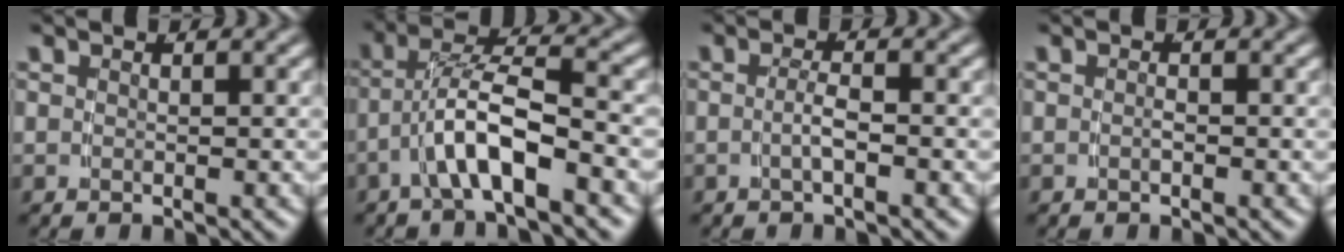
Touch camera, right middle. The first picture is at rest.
{"total": 4.6, "force": [-1.1, 1.6, 4.1], "torque": [-0.081, 0.002, -0.017]}
{"total": 1.7, "force": [-1.0, -0.4, 1.3], "torque": [-0.025, -0.002, -0.016]}
{"total": 0.7, "force": [-0.5, 0.2, 0.4], "torque": [-0.010, 0.000, -0.010]}